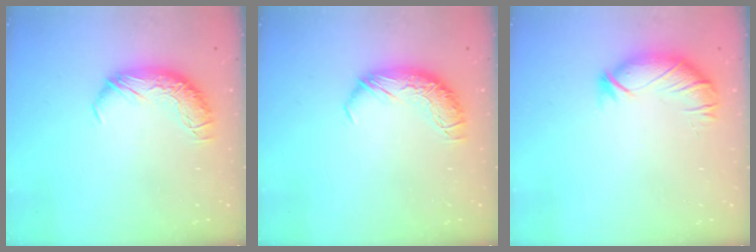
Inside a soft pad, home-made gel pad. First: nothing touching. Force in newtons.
{"total": 0.0}
{"total": 2.9, "press": 2.8, "slide": 0.8}